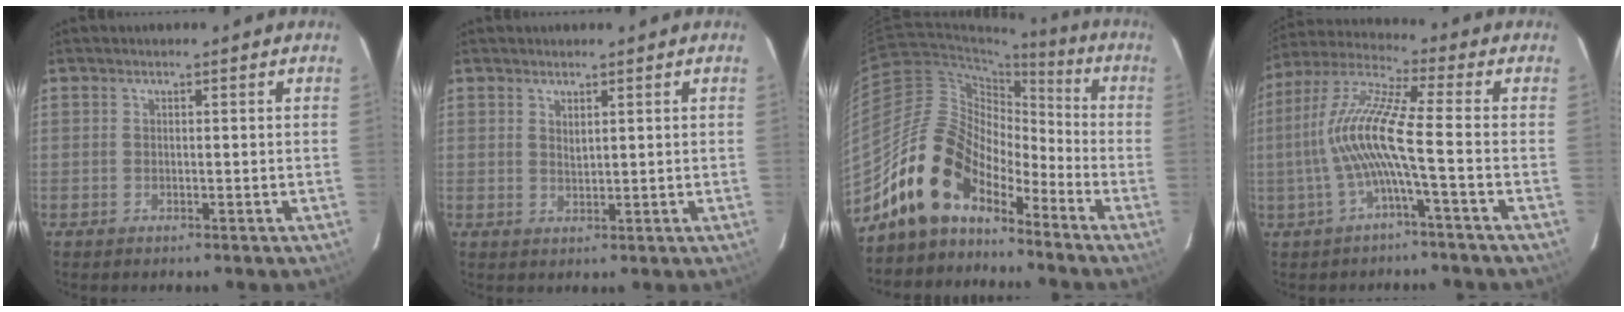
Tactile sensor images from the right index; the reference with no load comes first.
{"total": 1.5, "force": [1.0, 0.6, 1.0], "torque": [-0.017, 0.000, 0.019]}
{"total": 13.7, "force": [-10.7, 6.4, 5.7], "torque": [-0.100, 0.025, -0.208]}
{"total": 11.5, "force": [-2.3, -0.1, 11.2], "torque": [-0.230, 0.007, -0.044]}